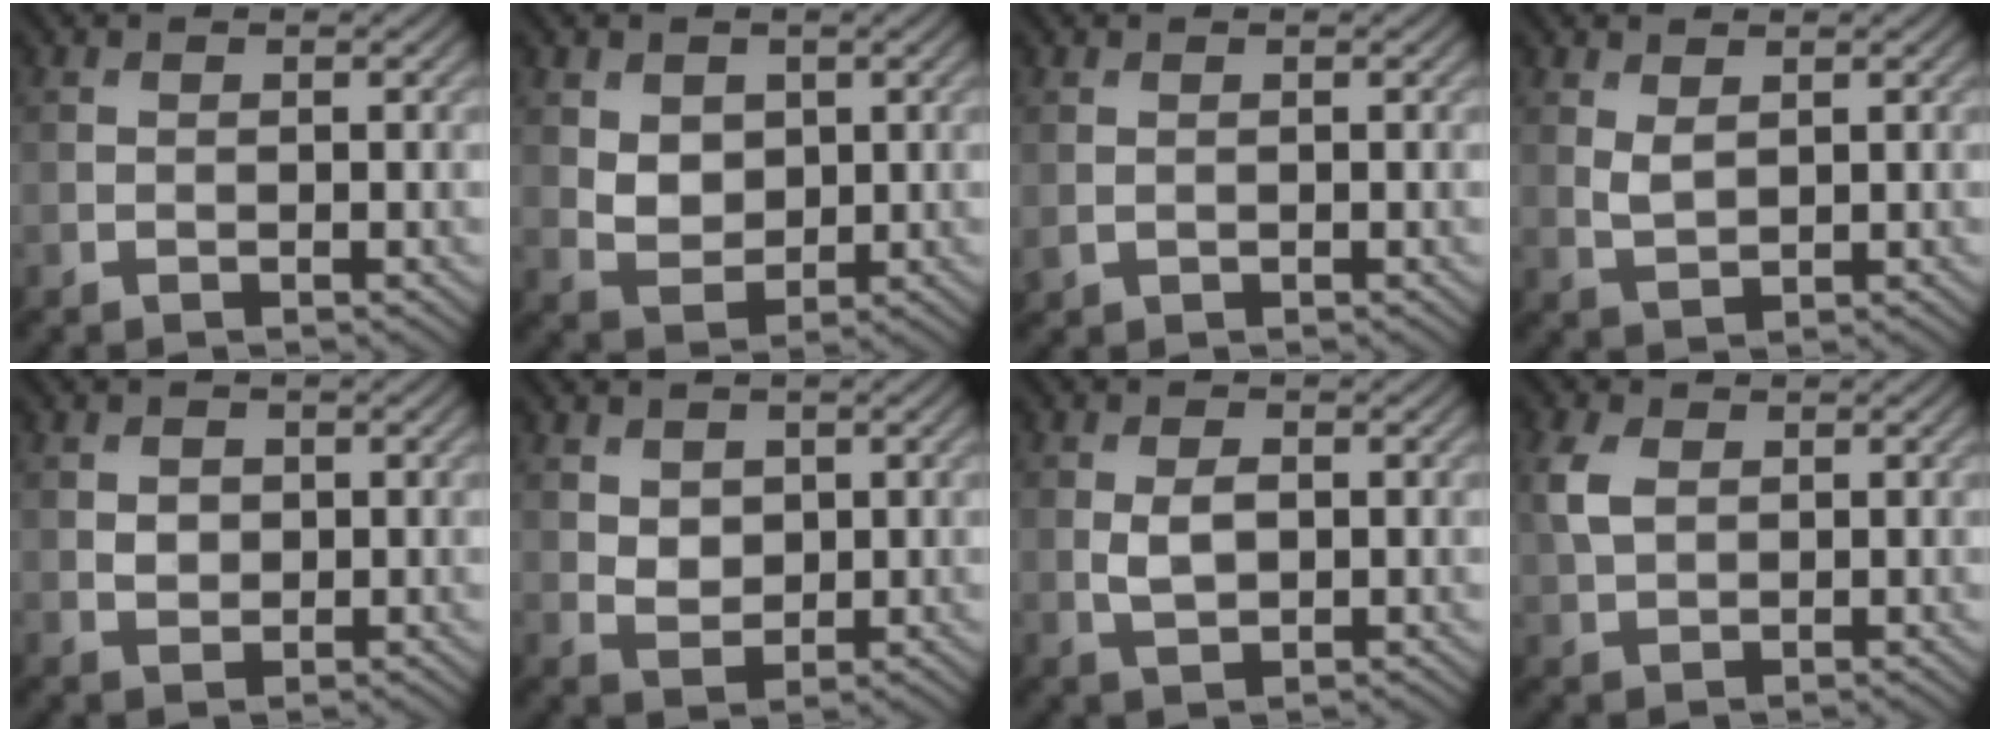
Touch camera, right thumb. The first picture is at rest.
{"total": 3.7, "force": [1.3, 2.9, 2.0], "torque": [-0.056, -0.006, 0.025]}
{"total": 0.7, "force": [0.1, 0.5, 0.4], "torque": [-0.014, -0.004, 0.007]}
{"total": 1.9, "force": [1.1, 0.9, 1.3], "torque": [-0.036, -0.005, 0.027]}
{"total": 1.8, "force": [0.2, 1.5, 1.0], "torque": [-0.024, -0.003, 0.004]}
{"total": 2.7, "force": [1.1, 2.1, 1.4], "torque": [-0.039, -0.005, 0.021]}
{"total": 3.2, "force": [0.1, 1.9, 2.6], "torque": [-0.059, -0.004, 0.005]}
{"total": 3.8, "force": [1.1, 2.5, 2.7], "torque": [-0.075, 0.006, 0.021]}